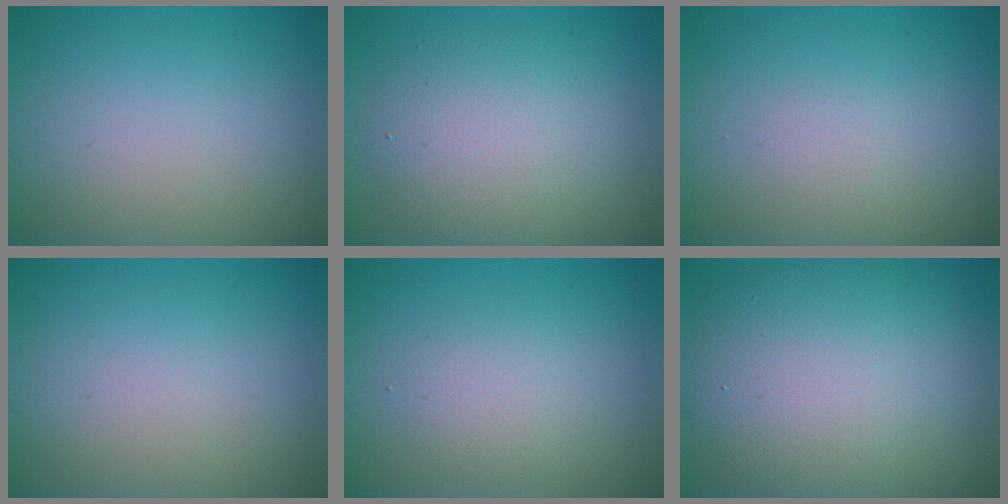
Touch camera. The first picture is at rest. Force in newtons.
{"total": 5.3, "press": 5.3, "slide": 0.3}
{"total": 0.7, "press": 0.7, "slide": 0.1}
{"total": 0.0}
{"total": 1.9, "press": 1.9, "slide": 0.1}
{"total": 11.9, "press": 11.9, "slide": 0.7}